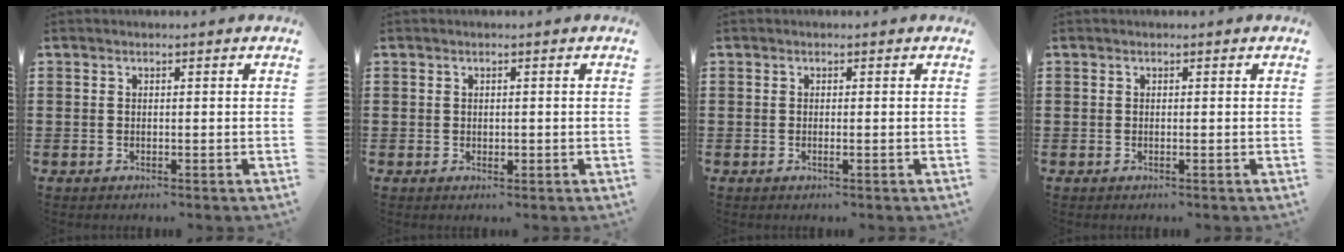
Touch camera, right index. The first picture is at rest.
{"total": 0.6, "force": [0.0, 0.5, 0.3], "torque": [-0.007, 0.001, 0.000]}
{"total": 0.6, "force": [-0.2, 0.0, 0.6], "torque": [-0.010, -0.004, -0.003]}
{"total": 0.0}